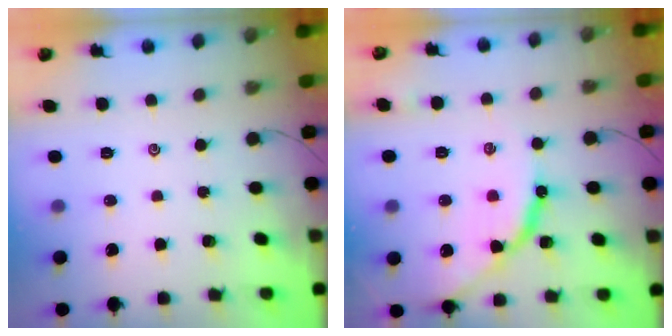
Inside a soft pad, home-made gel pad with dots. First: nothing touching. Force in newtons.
{"total": 11.3, "press": 11.2, "slide": 0.9}